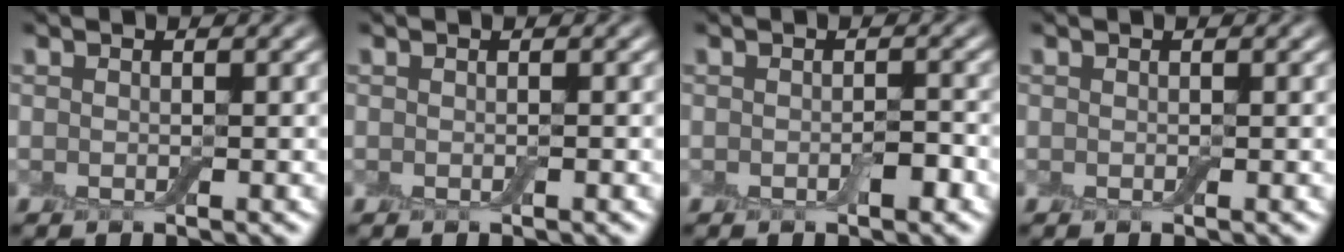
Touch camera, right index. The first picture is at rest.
{"total": 0.0}
{"total": 1.2, "force": [-0.5, 0.5, 1.0], "torque": [-0.014, 0.000, -0.007]}
{"total": 0.0}